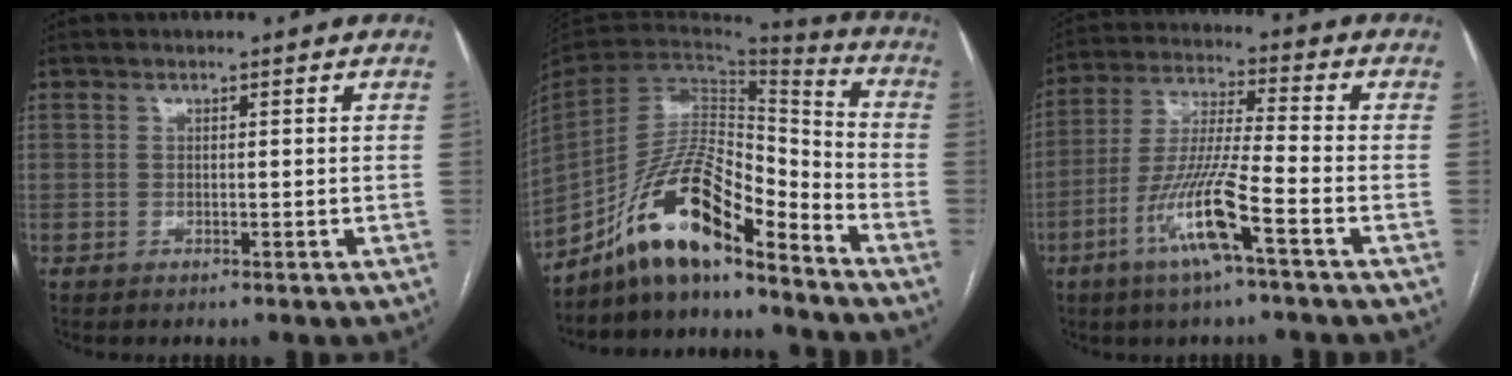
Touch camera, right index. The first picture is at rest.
{"total": 14.9, "force": [-11.2, 3.3, 9.3], "torque": [-0.177, 0.027, -0.200]}
{"total": 11.6, "force": [-5.4, 0.0, 10.3], "torque": [-0.209, -0.008, -0.108]}